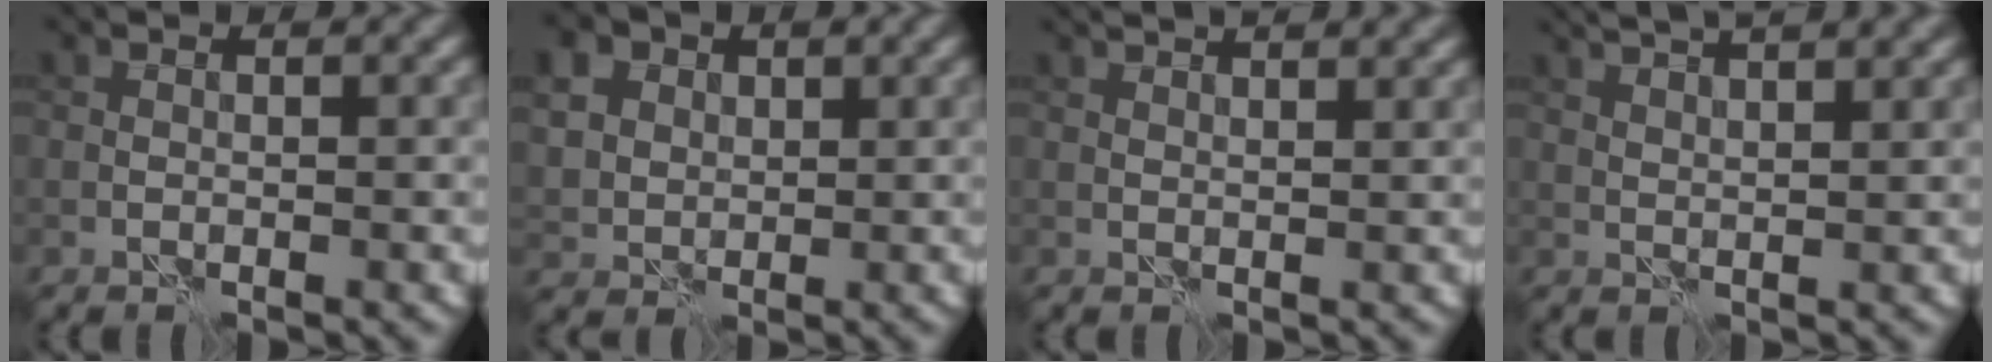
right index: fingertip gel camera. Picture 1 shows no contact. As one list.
[{"total": 4.8, "force": [2.0, 3.8, 2.1], "torque": [-0.079, 0.008, 0.042]}, {"total": 5.3, "force": [3.7, 2.0, 3.2], "torque": [-0.031, 0.038, 0.028]}, {"total": 7.2, "force": [5.0, 2.5, 4.7], "torque": [-0.052, 0.038, 0.047]}]